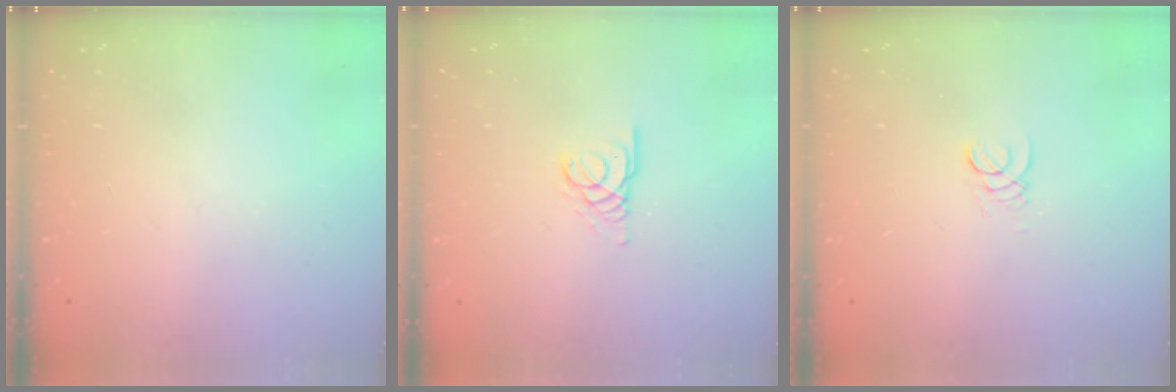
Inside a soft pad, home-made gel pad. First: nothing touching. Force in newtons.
{"total": 3.1, "press": 3.1, "slide": 0.2}
{"total": 1.3, "press": 1.3, "slide": 0.1}